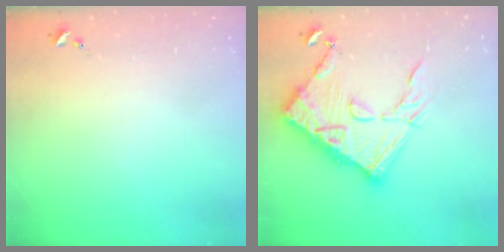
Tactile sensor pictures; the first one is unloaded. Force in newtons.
{"total": 20.9, "press": 20.8, "slide": 1.8}